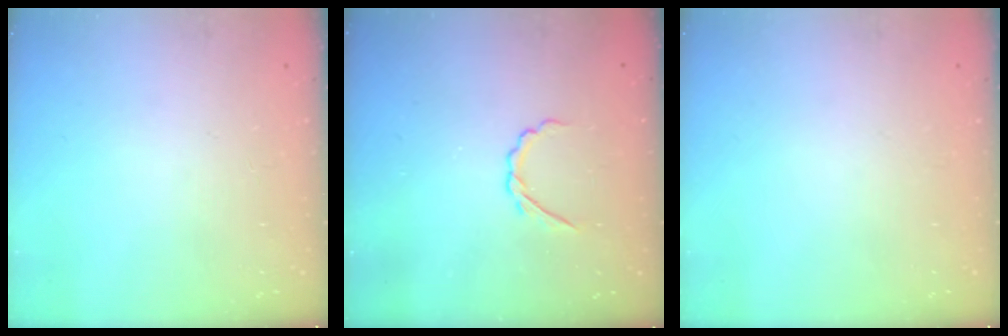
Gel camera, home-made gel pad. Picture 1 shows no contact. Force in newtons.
{"total": 2.6, "press": 2.5, "slide": 0.8}
{"total": 0.0}